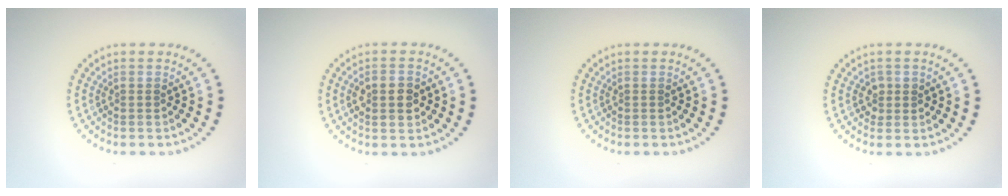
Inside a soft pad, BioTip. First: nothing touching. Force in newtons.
{"total": 2.3, "press": 2.3, "slide": 0.0}
{"total": 0.0}
{"total": 1.1, "press": 1.1, "slide": 0.4}